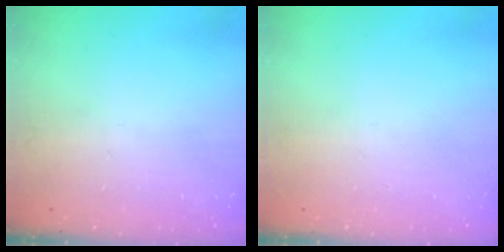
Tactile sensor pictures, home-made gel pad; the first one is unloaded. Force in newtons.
{"total": 0.0}